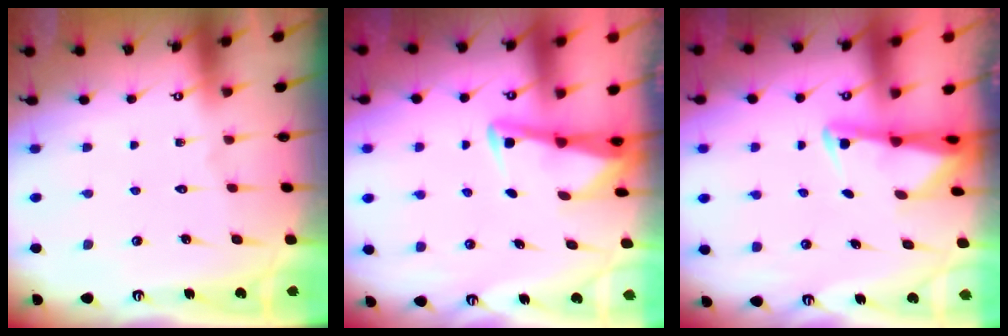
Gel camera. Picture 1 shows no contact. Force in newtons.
{"total": 2.9, "press": 2.8, "slide": 0.4}
{"total": 2.3, "press": 2.2, "slide": 0.4}